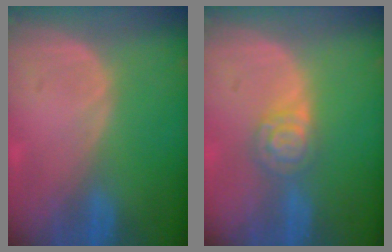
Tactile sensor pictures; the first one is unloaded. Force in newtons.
{"total": 4.8, "press": 4.2, "slide": 2.3}